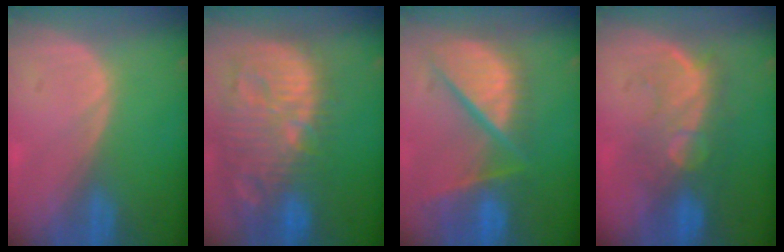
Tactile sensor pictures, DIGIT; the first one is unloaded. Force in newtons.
{"total": 14.5, "press": 12.5, "slide": 7.2}
{"total": 12.1, "press": 9.9, "slide": 7.0}
{"total": 9.3, "press": 8.5, "slide": 3.7}